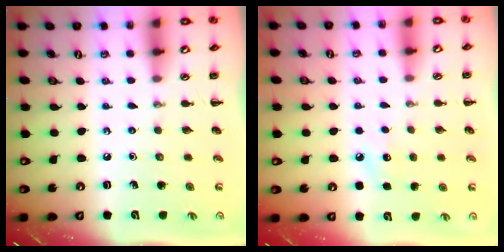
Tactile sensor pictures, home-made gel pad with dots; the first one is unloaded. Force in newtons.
{"total": 6.4, "press": 6.2, "slide": 1.6}